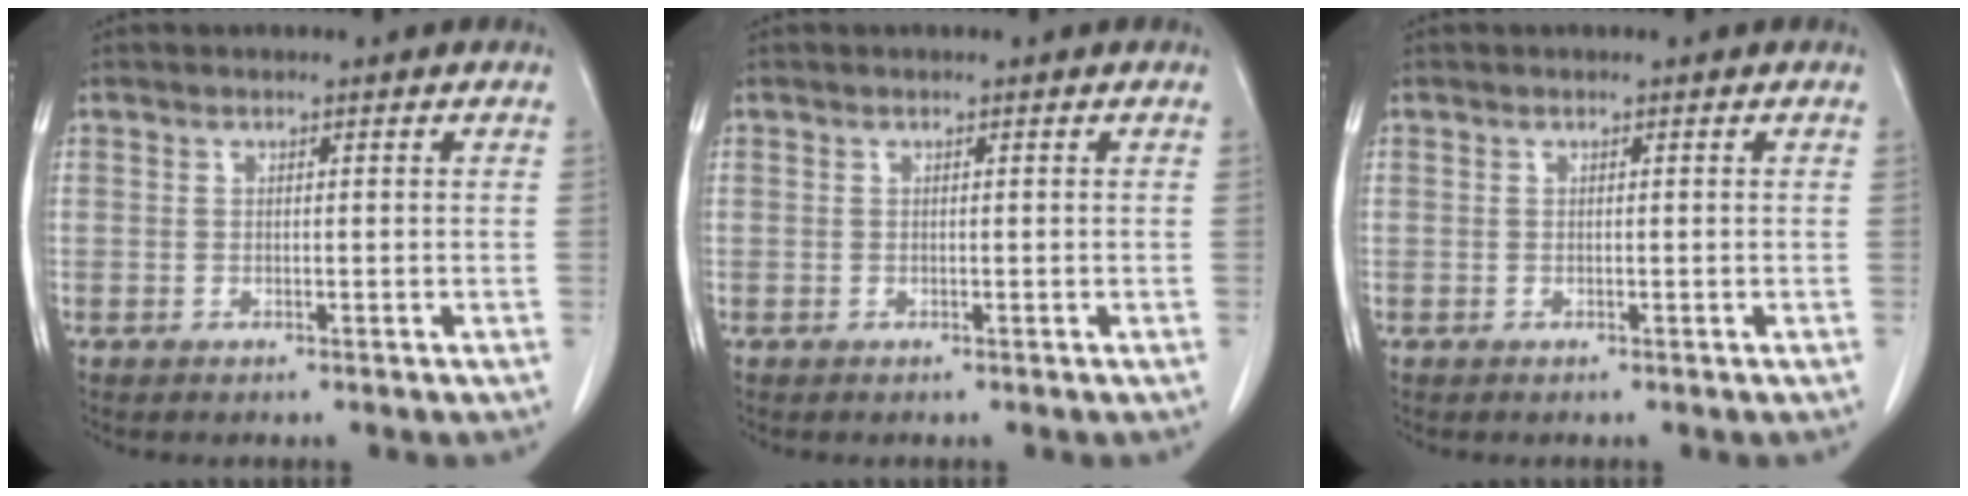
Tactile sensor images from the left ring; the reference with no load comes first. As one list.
[{"total": 0.0}, {"total": 0.0}]